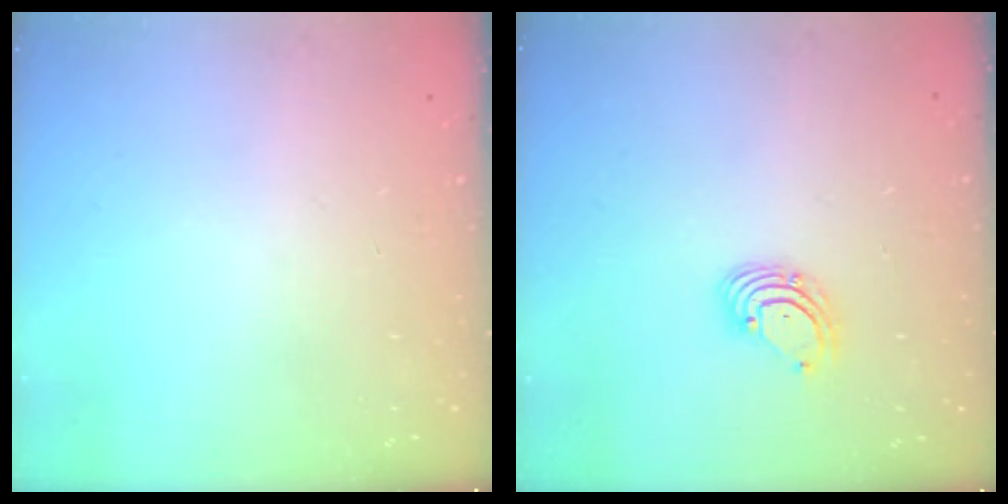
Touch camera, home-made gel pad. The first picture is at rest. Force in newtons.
{"total": 2.7, "press": 2.7, "slide": 0.3}